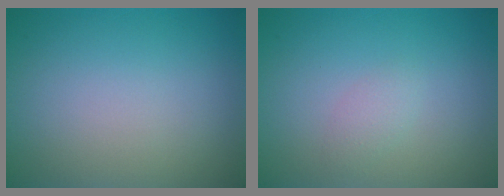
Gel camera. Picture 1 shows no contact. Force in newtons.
{"total": 1.2, "press": 1.2, "slide": 0.1}